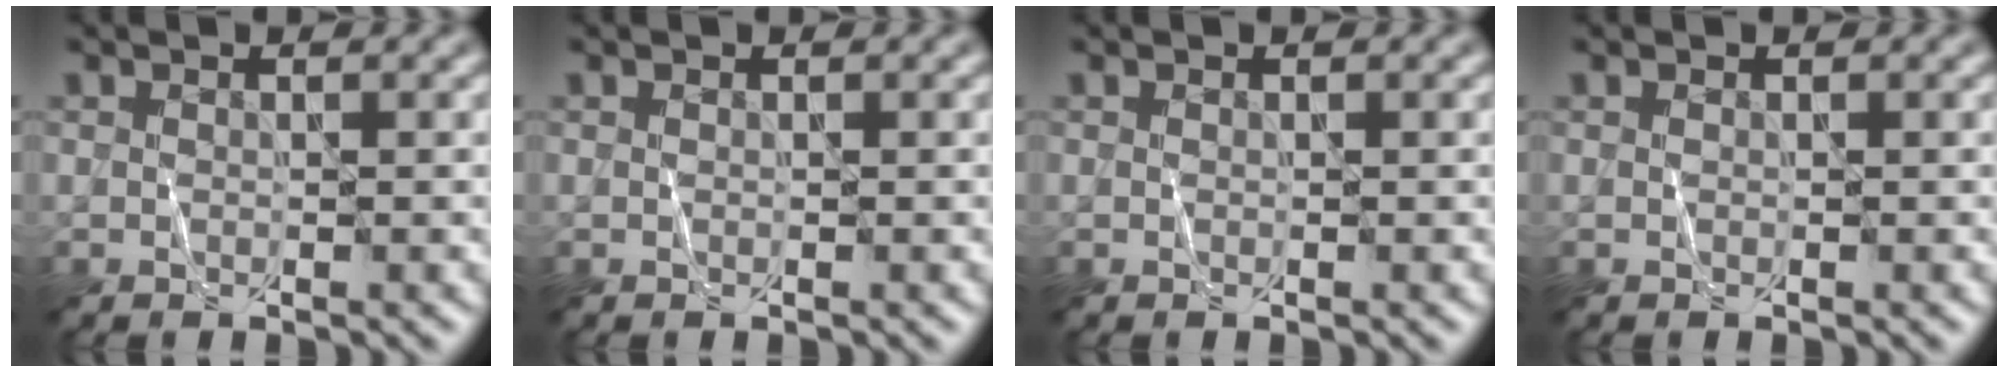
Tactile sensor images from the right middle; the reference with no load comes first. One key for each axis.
{"total": 0.0}
{"total": 0.0}
{"total": 0.0}